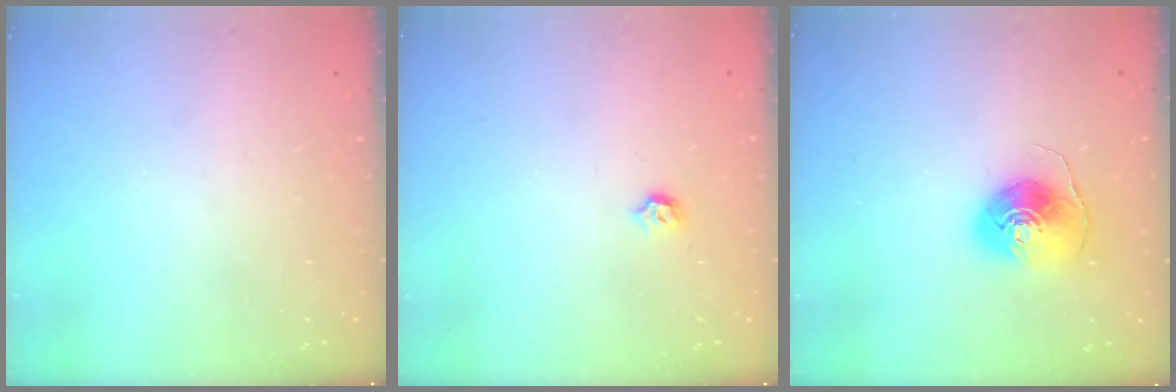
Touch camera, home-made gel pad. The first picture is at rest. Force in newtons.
{"total": 3.7, "press": 3.6, "slide": 0.6}
{"total": 8.1, "press": 8.0, "slide": 0.3}